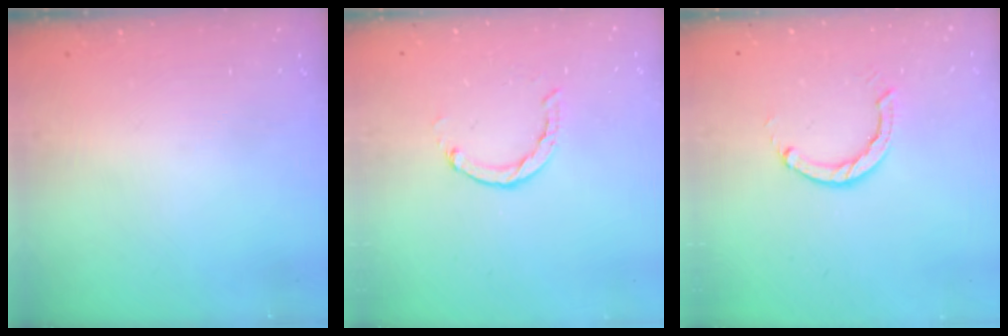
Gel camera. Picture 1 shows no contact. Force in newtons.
{"total": 2.7, "press": 2.7, "slide": 0.5}
{"total": 2.9, "press": 2.9, "slide": 0.4}